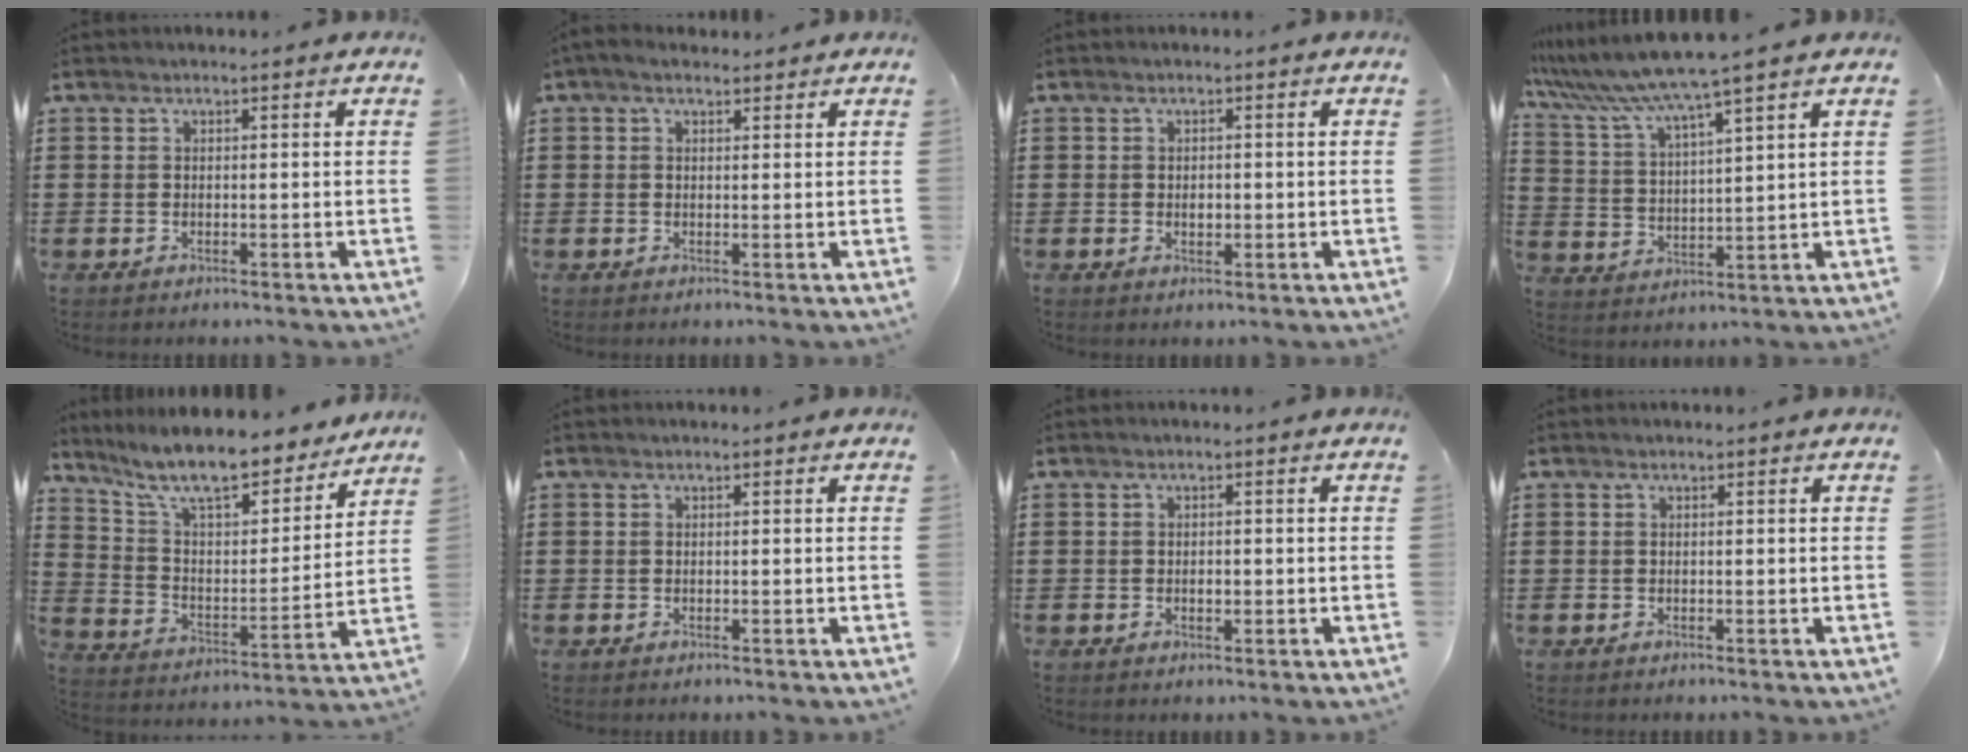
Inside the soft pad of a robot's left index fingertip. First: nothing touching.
{"total": 1.5, "force": [1.0, 0.6, 0.9], "torque": [-0.019, 0.005, 0.020]}
{"total": 0.9, "force": [0.1, 0.7, 0.5], "torque": [-0.012, 0.008, 0.001]}
{"total": 7.6, "force": [6.3, -0.9, 4.0], "torque": [-0.102, -0.040, 0.106]}
{"total": 10.8, "force": [9.3, 1.4, 5.2], "torque": [-0.137, -0.053, 0.161]}
{"total": 0.0}
{"total": 0.6, "force": [0.1, 0.5, 0.4], "torque": [-0.009, 0.006, 0.000]}
{"total": 0.0}